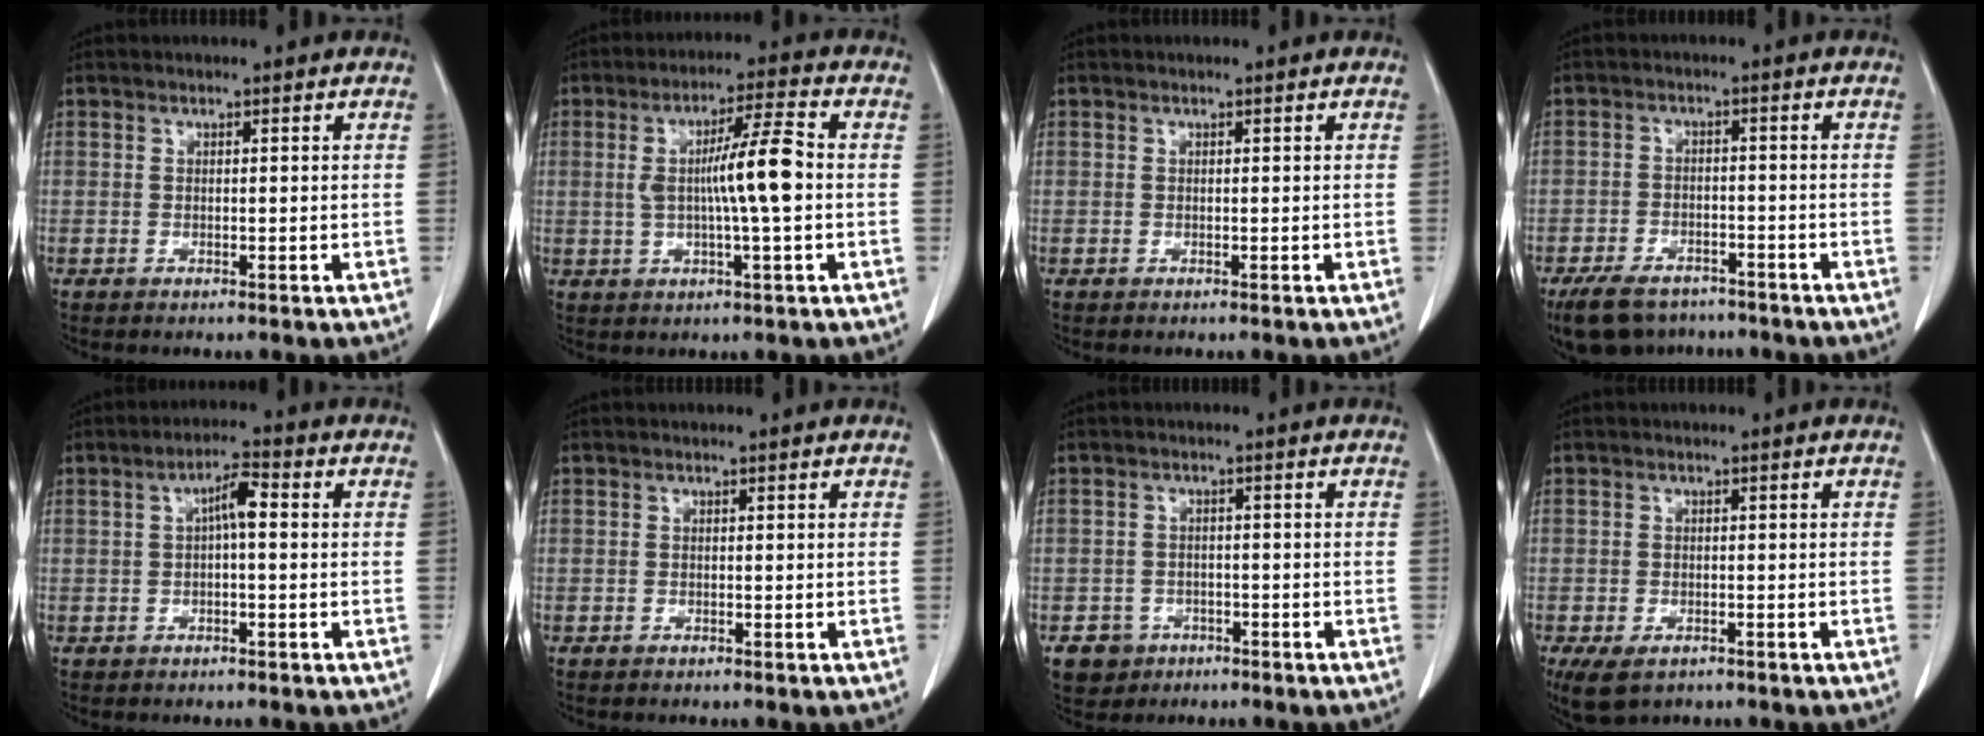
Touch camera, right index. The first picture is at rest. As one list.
[{"total": 9.0, "force": [0.0, 0.4, 9.0], "torque": [-0.159, 0.011, -0.003]}, {"total": 0.0}, {"total": 9.9, "force": [-7.7, 4.8, 3.8], "torque": [-0.064, -0.005, -0.117]}, {"total": 3.8, "force": [0.3, 0.8, 3.7], "torque": [-0.062, 0.013, 0.002]}, {"total": 0.0}, {"total": 4.0, "force": [-2.1, 3.5, 0.2], "torque": [0.001, 0.012, -0.029]}, {"total": 5.0, "force": [-3.2, 2.8, 2.7], "torque": [-0.049, -0.008, -0.047]}]